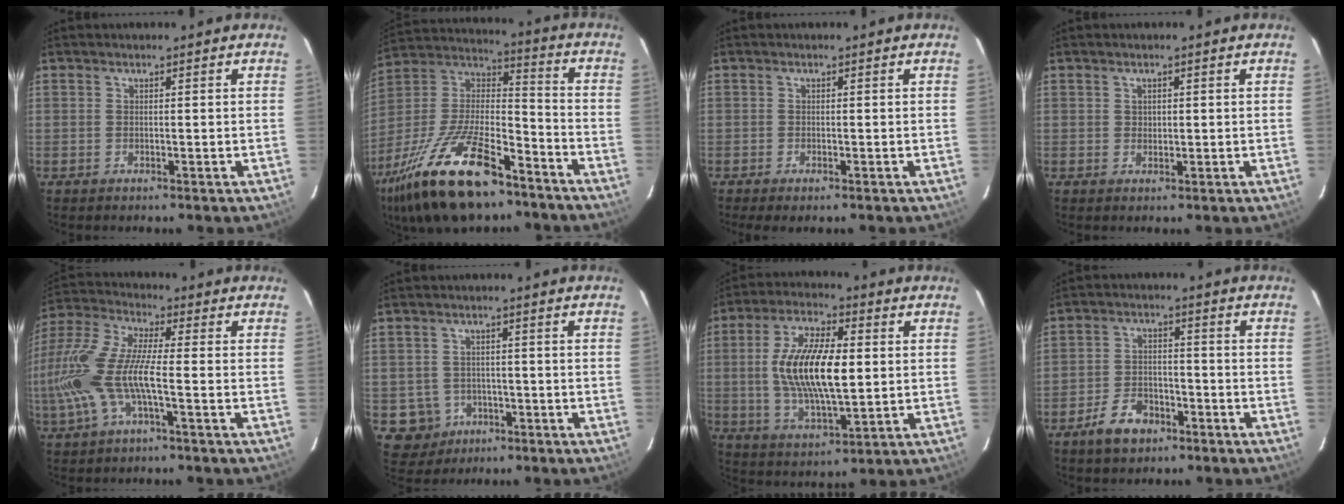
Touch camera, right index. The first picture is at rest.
{"total": 25.3, "force": [-16.1, 9.5, 17.0], "torque": [-0.346, -0.019, -0.279]}
{"total": 1.7, "force": [-1.2, 0.4, 1.1], "torque": [-0.024, -0.006, -0.020]}
{"total": 1.1, "force": [0.3, 1.1, 0.4], "torque": [-0.003, 0.004, 0.006]}
{"total": 15.9, "force": [-3.6, 3.9, 15.0], "torque": [-0.304, -0.009, -0.073]}
{"total": 6.3, "force": [-2.2, 5.9, 0.7], "torque": [-0.030, 0.021, -0.023]}
{"total": 15.9, "force": [0.9, 6.2, 14.6], "torque": [-0.278, 0.004, 0.018]}
{"total": 7.3, "force": [-4.8, 4.3, 3.4], "torque": [-0.082, 0.015, -0.078]}